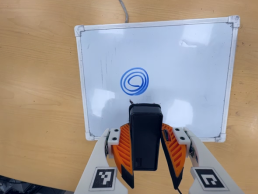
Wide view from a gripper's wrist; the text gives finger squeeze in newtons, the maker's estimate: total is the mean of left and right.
{"total": 6.5, "left": 4.9, "right": 8.1}